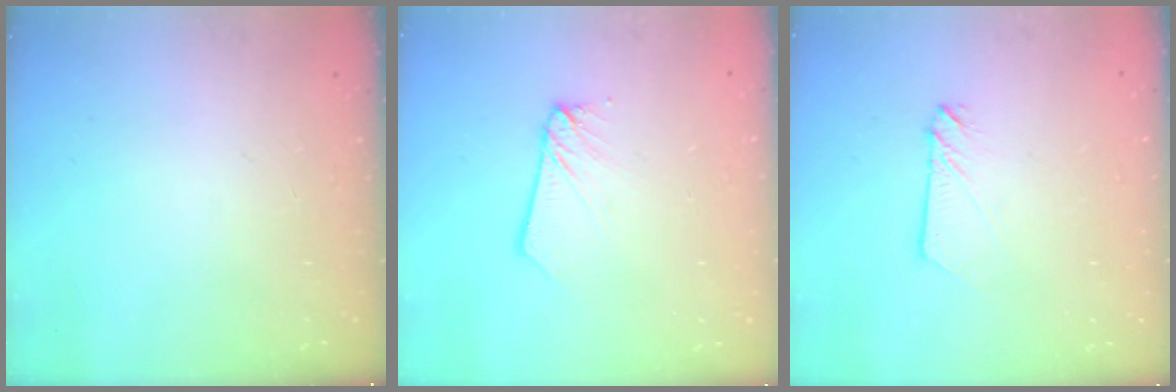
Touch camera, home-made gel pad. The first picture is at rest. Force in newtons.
{"total": 2.5, "press": 2.5, "slide": 0.1}
{"total": 2.4, "press": 2.4, "slide": 0.2}